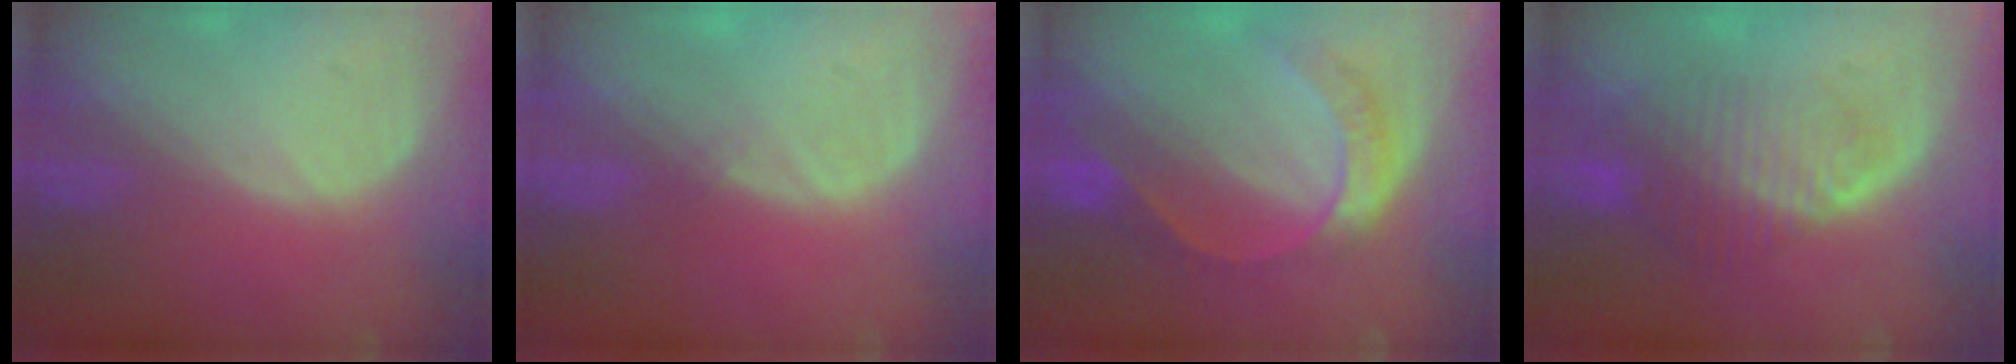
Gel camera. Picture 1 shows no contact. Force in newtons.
{"total": 0.5, "press": 0.5, "slide": 0.1}
{"total": 7.6, "press": 6.3, "slide": 4.3}
{"total": 8.2, "press": 7.2, "slide": 3.8}